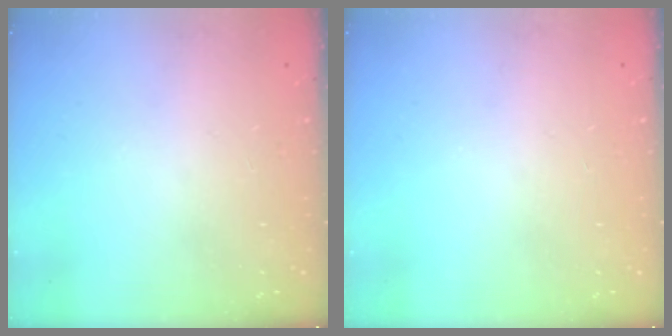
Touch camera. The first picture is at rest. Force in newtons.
{"total": 0.0}